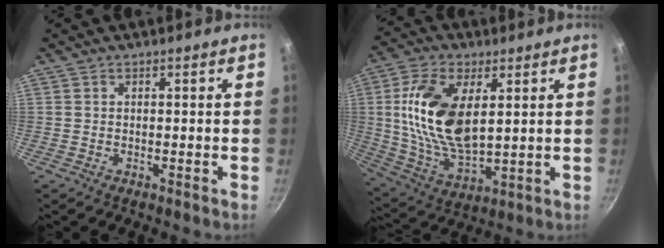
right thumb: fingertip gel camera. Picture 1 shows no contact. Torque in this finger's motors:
{"motor_torque": [2.02, 2.28, 1.87, -0.10, 0.65]}